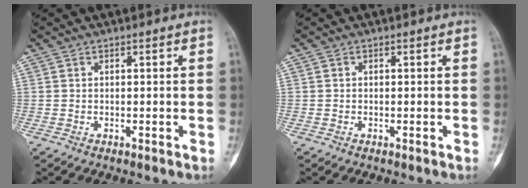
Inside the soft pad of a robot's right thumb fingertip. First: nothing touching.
{"total": 0.0}